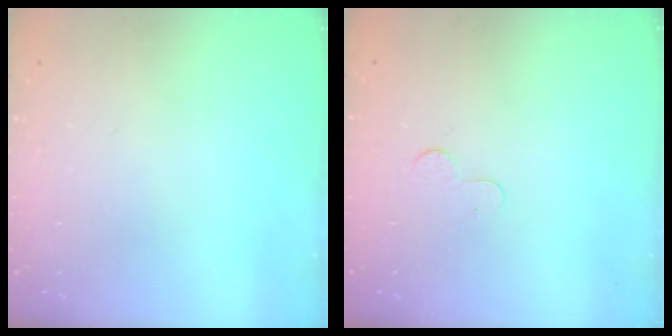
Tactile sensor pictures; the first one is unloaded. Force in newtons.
{"total": 2.3, "press": 2.3, "slide": 0.2}